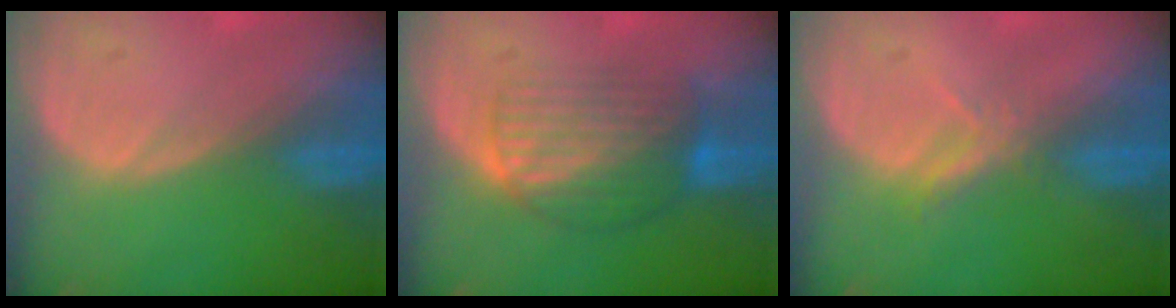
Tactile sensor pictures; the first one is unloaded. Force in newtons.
{"total": 7.4, "press": 6.8, "slide": 2.9}
{"total": 2.3, "press": 2.1, "slide": 0.9}